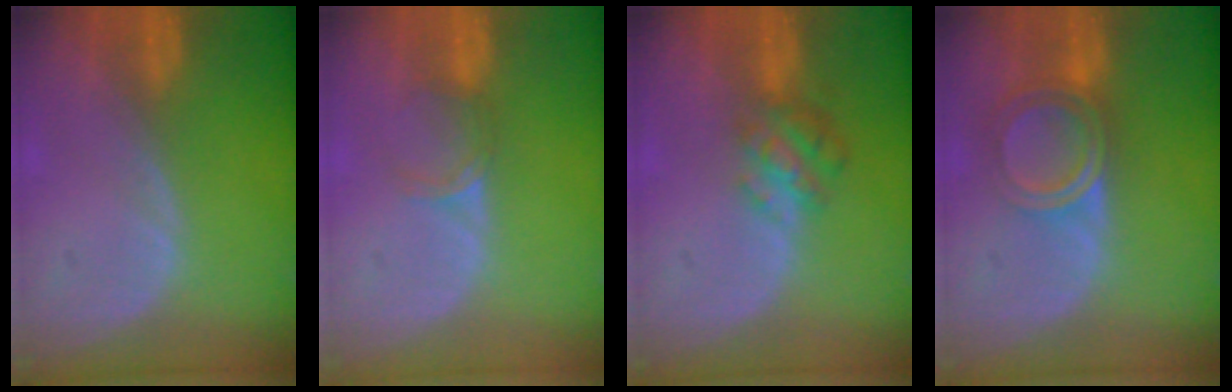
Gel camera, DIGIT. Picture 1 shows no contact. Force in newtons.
{"total": 2.5, "press": 2.0, "slide": 1.4}
{"total": 4.8, "press": 4.5, "slide": 1.7}
{"total": 6.3, "press": 5.4, "slide": 3.3}